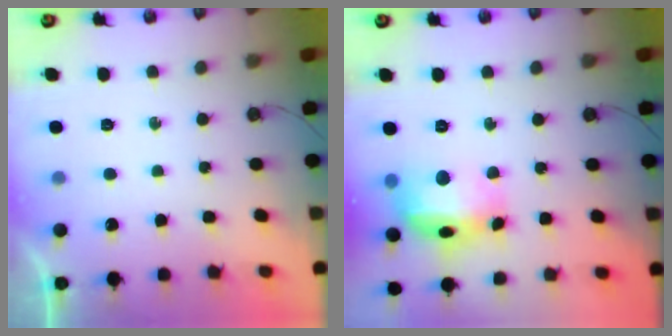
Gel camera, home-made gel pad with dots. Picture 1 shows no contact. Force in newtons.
{"total": 16.8, "press": 16.7, "slide": 1.8}